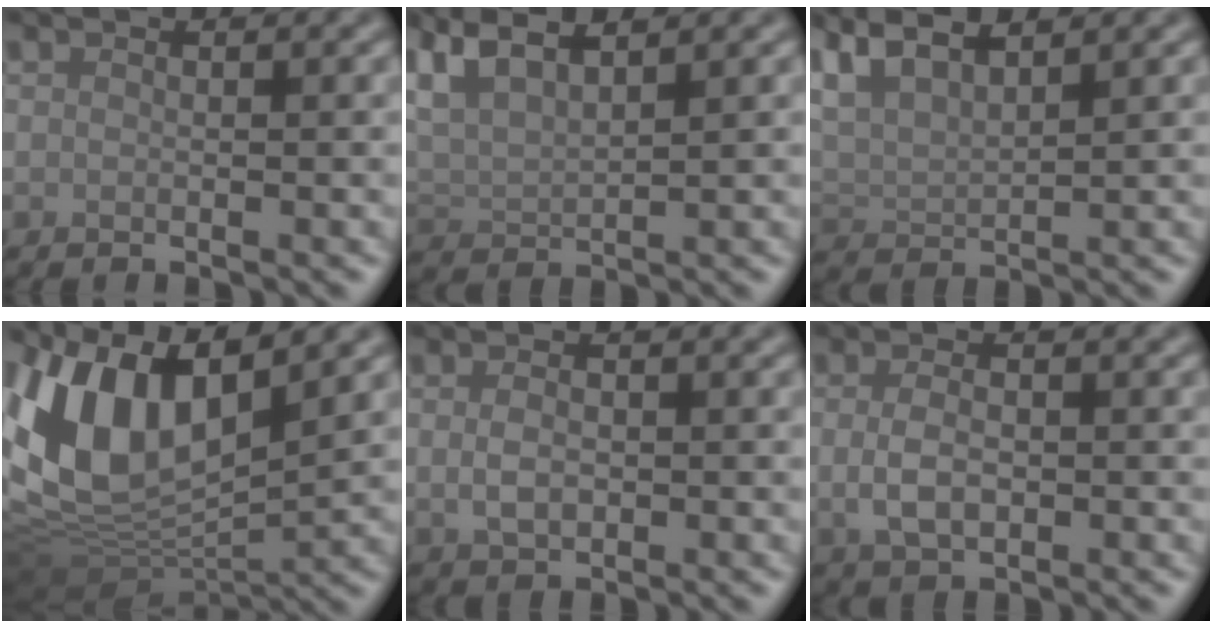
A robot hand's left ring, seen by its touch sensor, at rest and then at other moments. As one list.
[{"total": 4.2, "force": [3.2, 1.2, 2.5], "torque": [-0.062, 0.016, 0.059]}, {"total": 4.6, "force": [3.6, 1.3, 2.5], "torque": [-0.064, 0.014, 0.065]}, {"total": 11.1, "force": [3.3, 5.5, 9.0], "torque": [-0.189, 0.000, 0.058]}, {"total": 2.0, "force": [0.0, 1.3, 1.6], "torque": [-0.033, -0.001, 0.001]}, {"total": 2.9, "force": [-0.2, 1.7, 2.3], "torque": [-0.049, -0.004, -0.003]}]